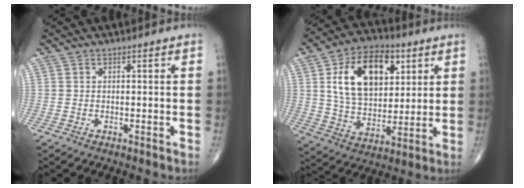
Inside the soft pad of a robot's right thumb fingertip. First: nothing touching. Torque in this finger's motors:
{"motor_torque": [0.69, 1.06, 0.50, -0.22, 0.44]}